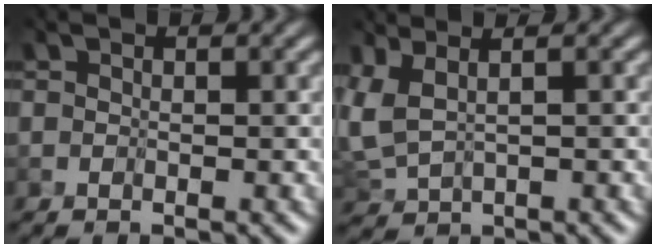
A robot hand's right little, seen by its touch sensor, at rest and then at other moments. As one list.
[{"total": 3.3, "force": [1.4, 1.3, 2.7], "torque": [-0.102, 0.006, 0.044]}]